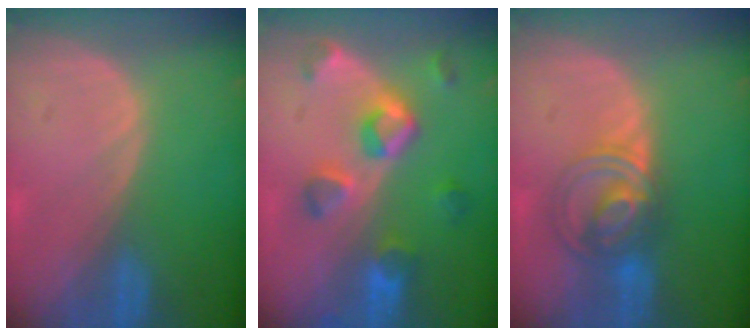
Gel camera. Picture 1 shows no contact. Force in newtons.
{"total": 7.3, "press": 7.1, "slide": 1.7}
{"total": 6.7, "press": 6.4, "slide": 2.0}